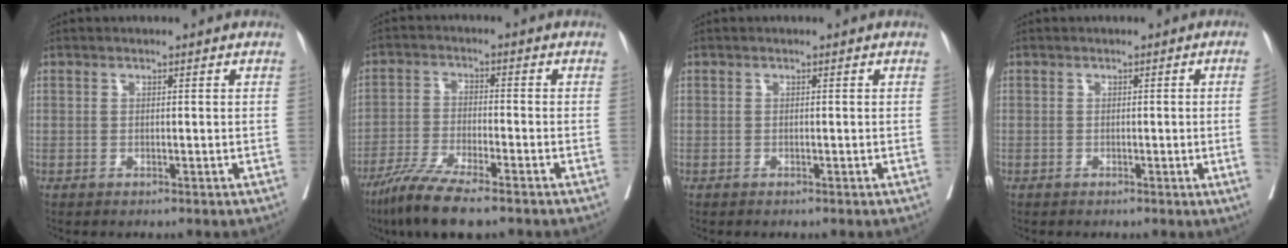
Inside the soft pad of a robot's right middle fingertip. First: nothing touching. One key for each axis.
{"total": 9.0, "fx": -6.7, "fy": 1.0, "fz": 6.0, "tx": -0.109, "ty": -0.023, "tz": -0.120}
{"total": 0.0}
{"total": 2.7, "fx": -0.4, "fy": -1.2, "fz": 2.4, "tx": -0.029, "ty": -0.003, "tz": -0.003}